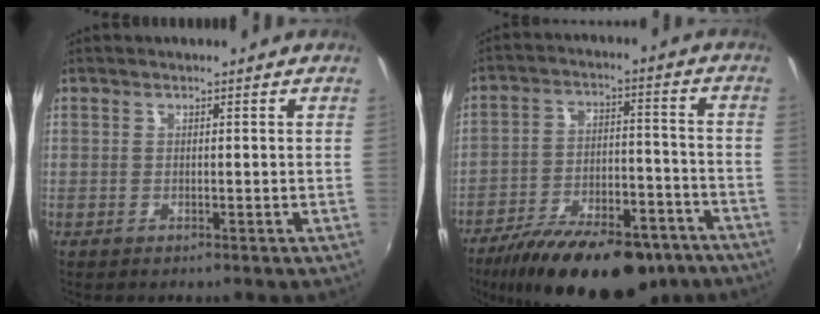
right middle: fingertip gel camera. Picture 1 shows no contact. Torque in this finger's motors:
{"motor_torque": [1.07, -1.07, 0.37, 0.21]}